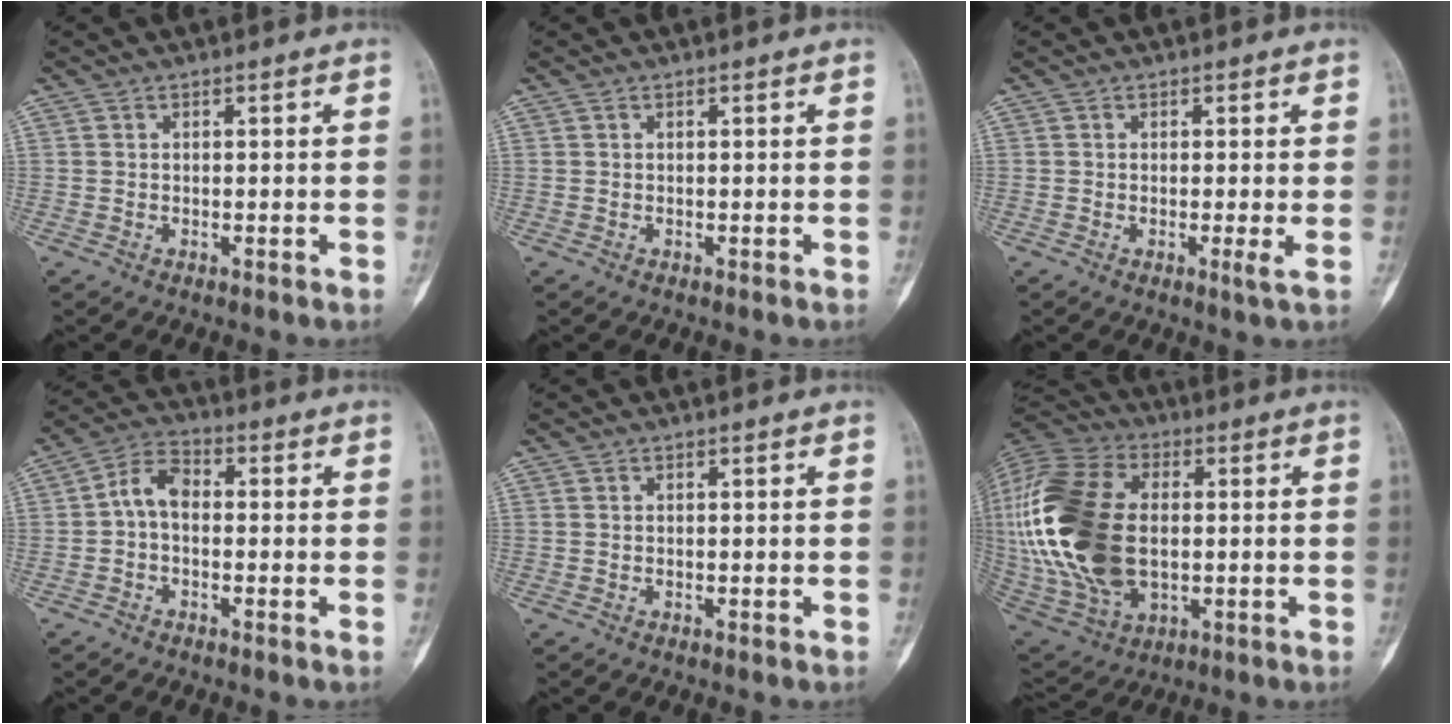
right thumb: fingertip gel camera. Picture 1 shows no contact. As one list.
[{"total": 0.0}, {"total": 1.5, "force": [-0.1, 0.0, 1.5], "torque": [-0.029, -0.005, -0.003]}, {"total": 4.7, "force": [-0.2, 3.7, 2.9], "torque": [-0.053, 0.024, -0.020]}, {"total": 0.0}, {"total": 30.9, "force": [0.7, 19.3, 24.1], "torque": [-0.544, 0.002, 0.027]}]